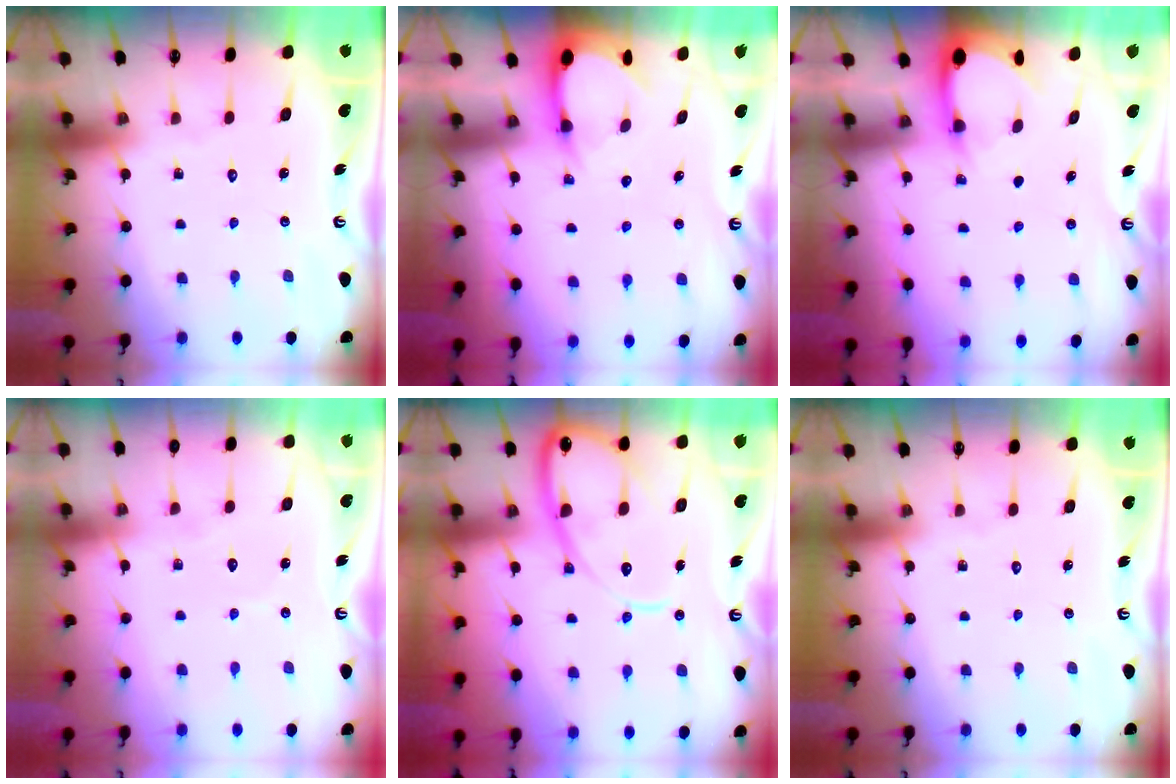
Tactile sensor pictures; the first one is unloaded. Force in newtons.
{"total": 3.4, "press": 3.4, "slide": 0.3}
{"total": 4.0, "press": 4.0, "slide": 0.2}
{"total": 2.5, "press": 2.5, "slide": 0.2}
{"total": 14.8, "press": 14.7, "slide": 1.5}
{"total": 0.0}